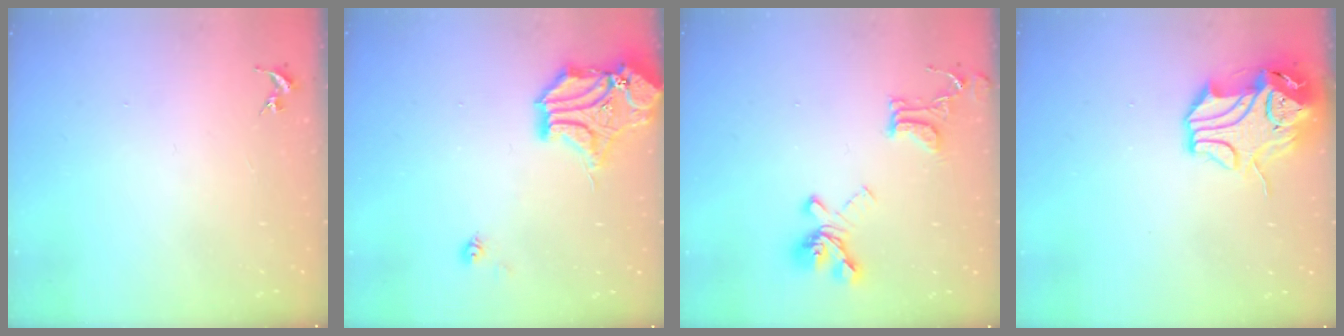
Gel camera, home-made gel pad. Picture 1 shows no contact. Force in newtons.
{"total": 15.6, "press": 15.4, "slide": 2.4}
{"total": 18.4, "press": 18.3, "slide": 1.8}
{"total": 13.0, "press": 12.9, "slide": 1.8}